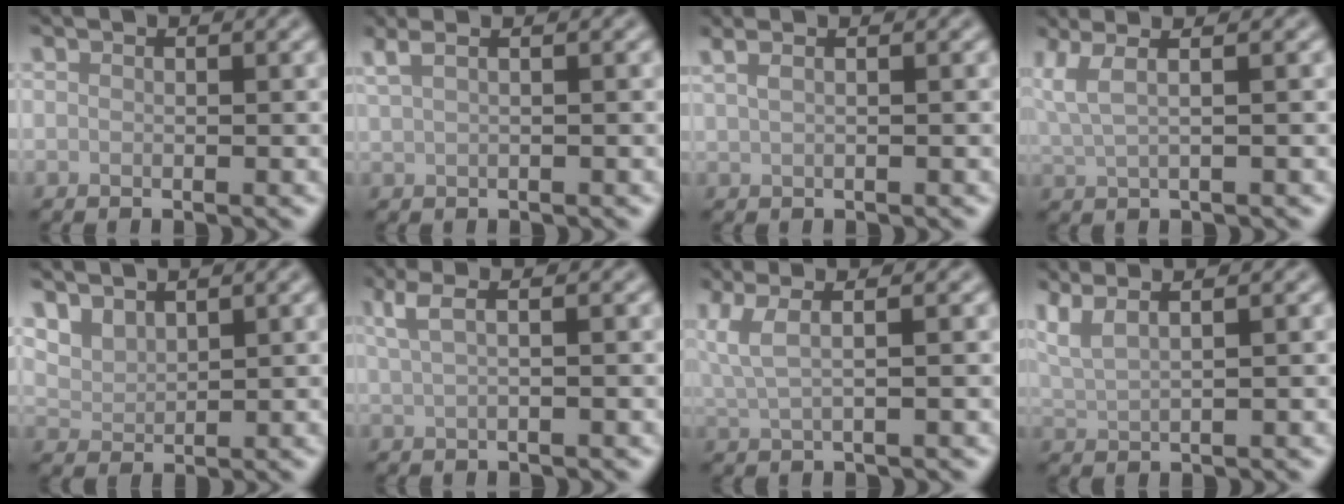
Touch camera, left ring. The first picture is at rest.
{"total": 3.1, "force": [1.9, 1.3, 2.0], "torque": [-0.027, 0.015, 0.010]}
{"total": 2.7, "force": [1.5, 1.3, 1.8], "torque": [-0.021, 0.009, 0.006]}
{"total": 3.3, "force": [1.7, 1.0, 2.7], "torque": [-0.053, 0.009, 0.029]}
{"total": 2.5, "force": [2.2, 0.7, 0.8], "torque": [-0.020, 0.001, 0.049]}
{"total": 2.8, "force": [1.2, 0.9, 2.3], "torque": [-0.036, 0.002, 0.015]}
{"total": 3.1, "force": [1.3, 0.8, 2.7], "torque": [-0.058, 0.005, 0.024]}
{"total": 3.5, "force": [2.5, 0.9, 2.2], "torque": [-0.041, 0.017, 0.034]}